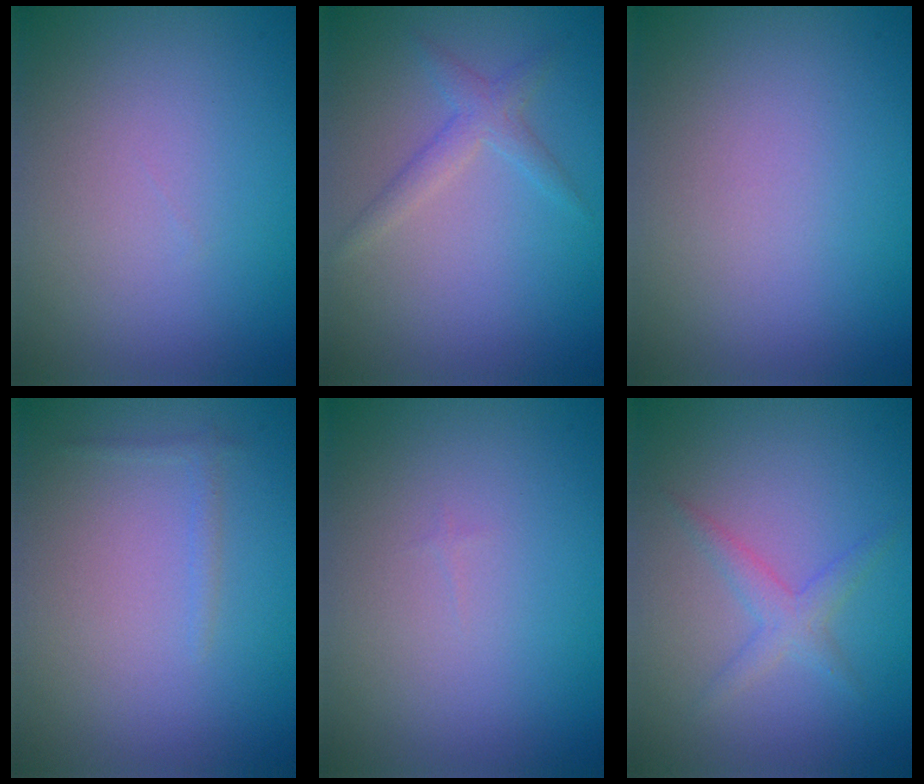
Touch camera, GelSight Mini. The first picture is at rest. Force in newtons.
{"total": 2.0, "press": 2.0, "slide": 0.0}
{"total": 0.0}
{"total": 0.7, "press": 0.7, "slide": 0.1}
{"total": 0.0}
{"total": 1.9, "press": 1.9, "slide": 0.1}